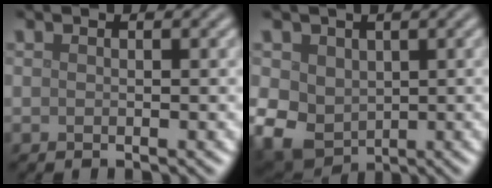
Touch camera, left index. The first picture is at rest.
{"total": 6.0, "force": [0.4, 4.9, 3.4], "torque": [-0.073, -0.003, 0.008]}